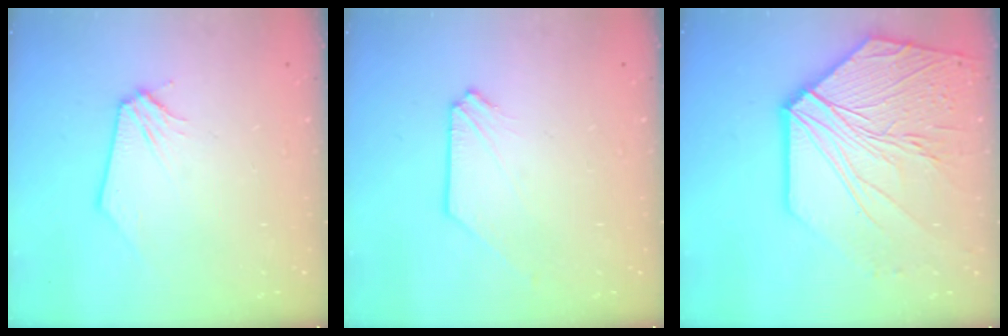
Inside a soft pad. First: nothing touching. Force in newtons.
{"total": 1.0, "press": 1.0, "slide": 0.2}
{"total": 18.8, "press": 18.6, "slide": 2.8}